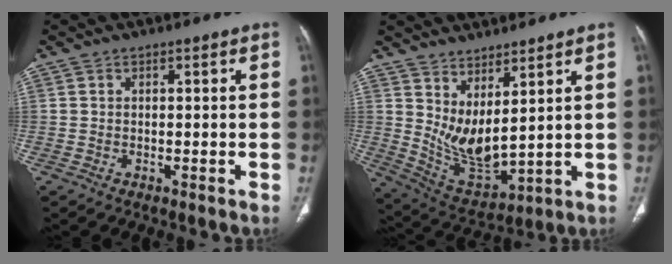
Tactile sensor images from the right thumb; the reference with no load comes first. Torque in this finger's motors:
{"motor_torque": [0.32, 1.92, -0.04, 0.16, 0.10]}